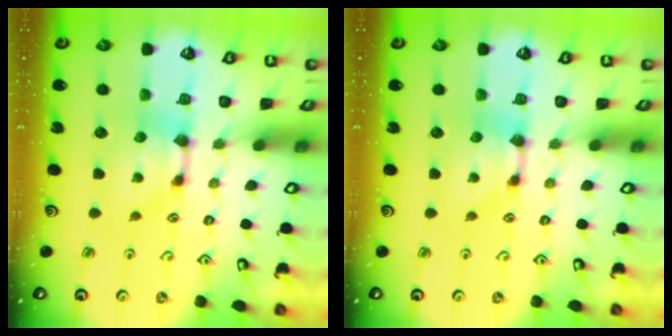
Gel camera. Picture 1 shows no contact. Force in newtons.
{"total": 0.0}